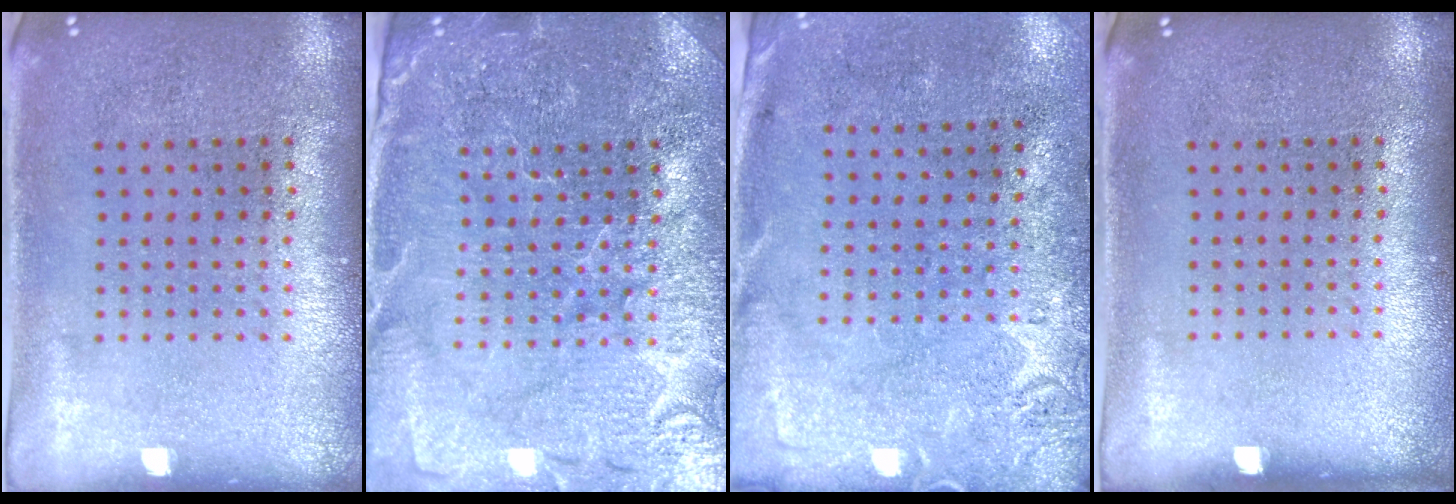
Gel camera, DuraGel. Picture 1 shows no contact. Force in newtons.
{"total": 4.1, "press": 3.9, "slide": 1.3}
{"total": 2.8, "press": 2.2, "slide": 1.8}
{"total": 0.0}